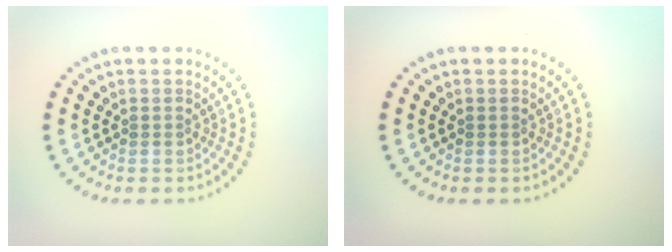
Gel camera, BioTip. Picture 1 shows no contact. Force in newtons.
{"total": 0.0}